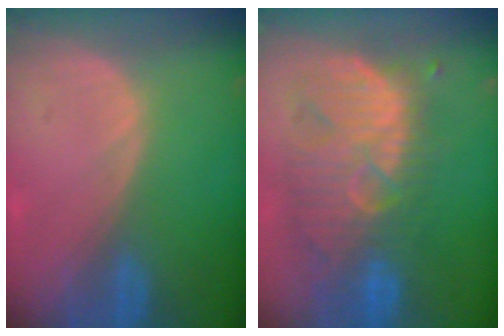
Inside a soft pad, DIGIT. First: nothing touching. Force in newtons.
{"total": 11.2, "press": 10.7, "slide": 3.4}